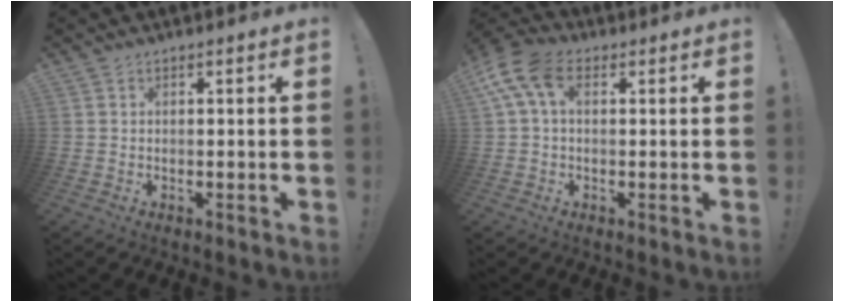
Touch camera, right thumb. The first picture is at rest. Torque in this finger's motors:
{"motor_torque": [0.39, 0.56, 1.00, 0.13, 0.35]}